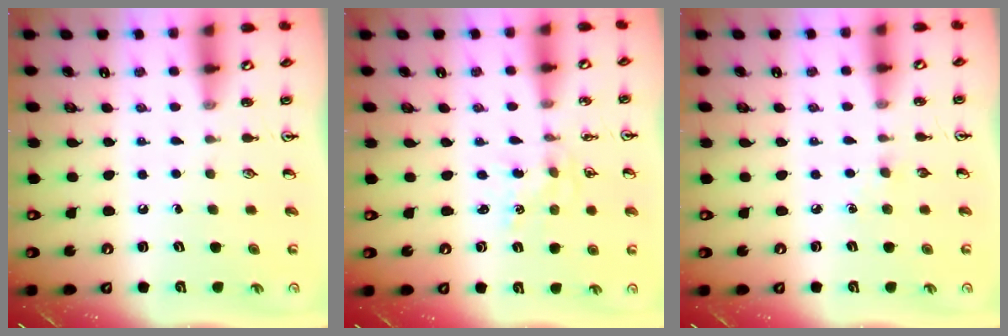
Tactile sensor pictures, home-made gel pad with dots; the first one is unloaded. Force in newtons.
{"total": 0.7, "press": 0.6, "slide": 0.2}
{"total": 2.9, "press": 2.9, "slide": 0.4}